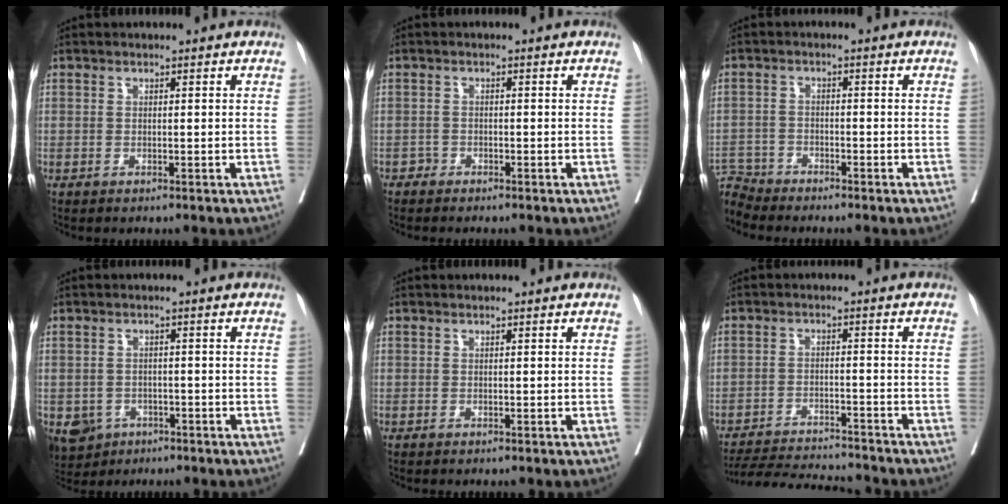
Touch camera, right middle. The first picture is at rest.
{"total": 0.8, "force": [-0.8, 0.3, -0.1], "torque": [0.001, 0.002, -0.020]}
{"total": 4.5, "force": [-4.4, 0.0, -1.1], "torque": [0.024, -0.003, -0.086]}
{"total": 5.7, "force": [-3.1, 4.5, 1.6], "torque": [-0.029, 0.001, -0.043]}
{"total": 0.0}
{"total": 11.5, "force": [-11.1, 0.5, 2.8], "torque": [-0.044, -0.004, -0.168]}